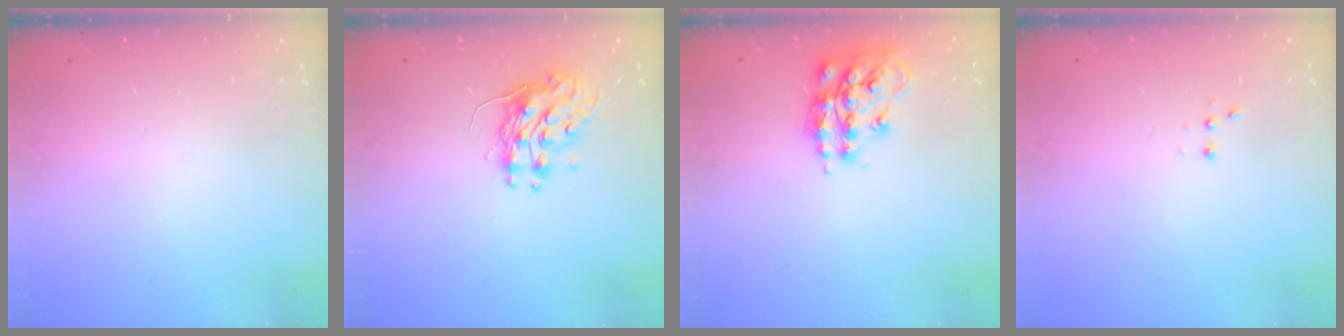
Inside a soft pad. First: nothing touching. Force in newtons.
{"total": 9.2, "press": 9.2, "slide": 0.7}
{"total": 14.5, "press": 14.5, "slide": 1.0}
{"total": 2.8, "press": 2.7, "slide": 0.7}